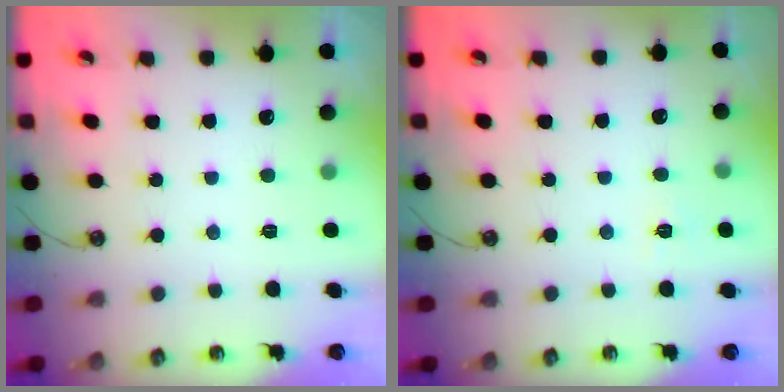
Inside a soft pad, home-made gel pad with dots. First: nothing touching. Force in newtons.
{"total": 3.9, "press": 3.8, "slide": 0.5}